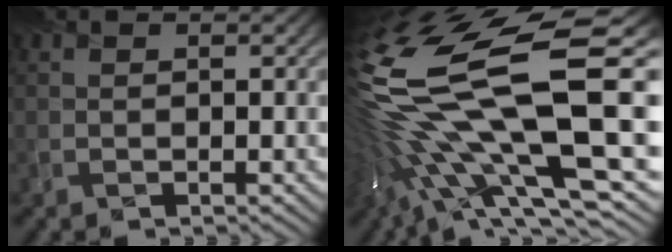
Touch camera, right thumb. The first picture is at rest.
{"total": 19.2, "force": [-0.9, 7.2, 17.7], "torque": [-0.372, -0.033, -0.003]}